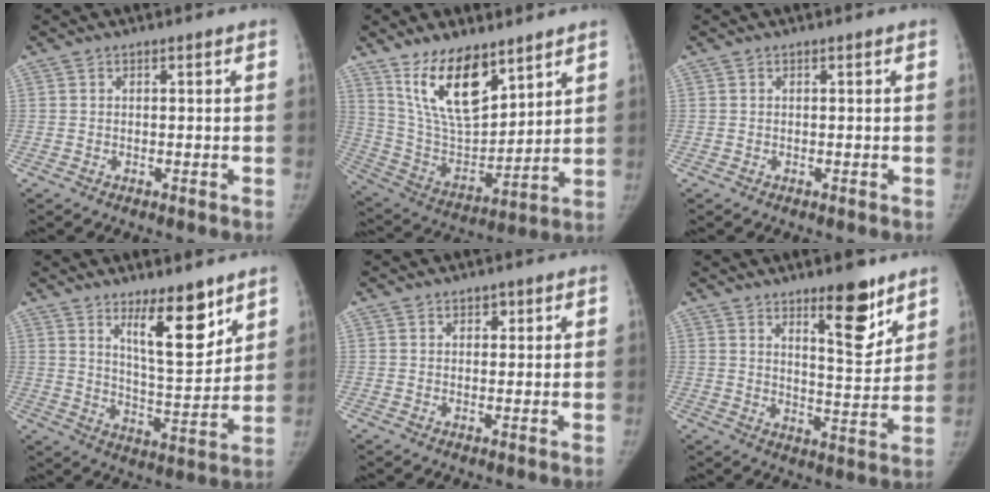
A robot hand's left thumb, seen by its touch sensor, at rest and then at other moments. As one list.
[{"total": 16.6, "force": [10.5, 7.5, 10.5], "torque": [-0.147, -0.063, 0.212]}, {"total": 0.0}, {"total": 12.2, "force": [7.6, 3.7, 8.8], "torque": [-0.111, -0.066, 0.130]}, {"total": 1.7, "force": [0.8, 1.4, 0.6], "torque": [0.007, -0.003, 0.007]}, {"total": 11.2, "force": [7.2, 3.5, 7.9], "torque": [-0.088, -0.055, 0.112]}]